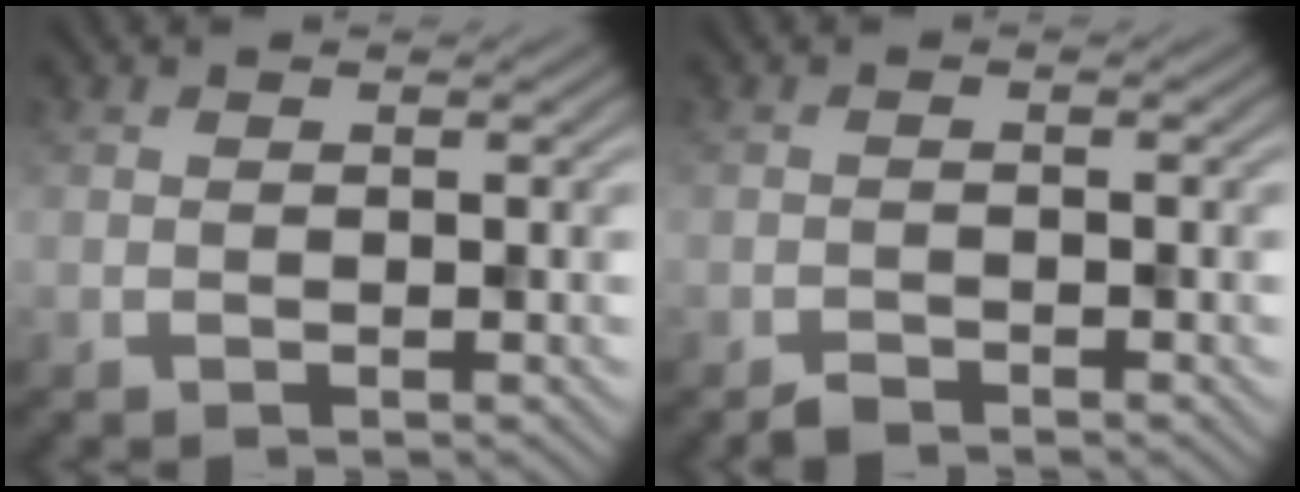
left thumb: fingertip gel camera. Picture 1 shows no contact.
{"total": 1.2, "force": [-1.2, 0.2, 0.2], "torque": [-0.002, 0.002, -0.022]}